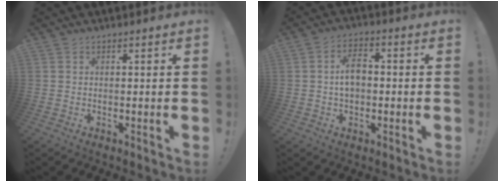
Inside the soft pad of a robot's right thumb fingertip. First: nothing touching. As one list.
[{"total": 7.0, "force": [-0.2, 4.7, 5.2], "torque": [-0.082, 0.010, -0.006]}]